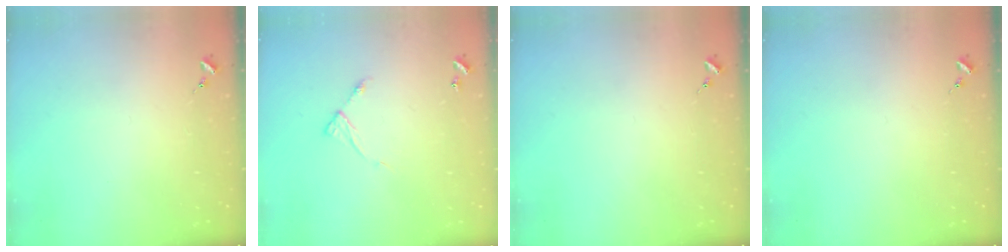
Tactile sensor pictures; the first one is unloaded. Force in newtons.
{"total": 5.8, "press": 5.7, "slide": 0.6}
{"total": 0.0}
{"total": 0.0}